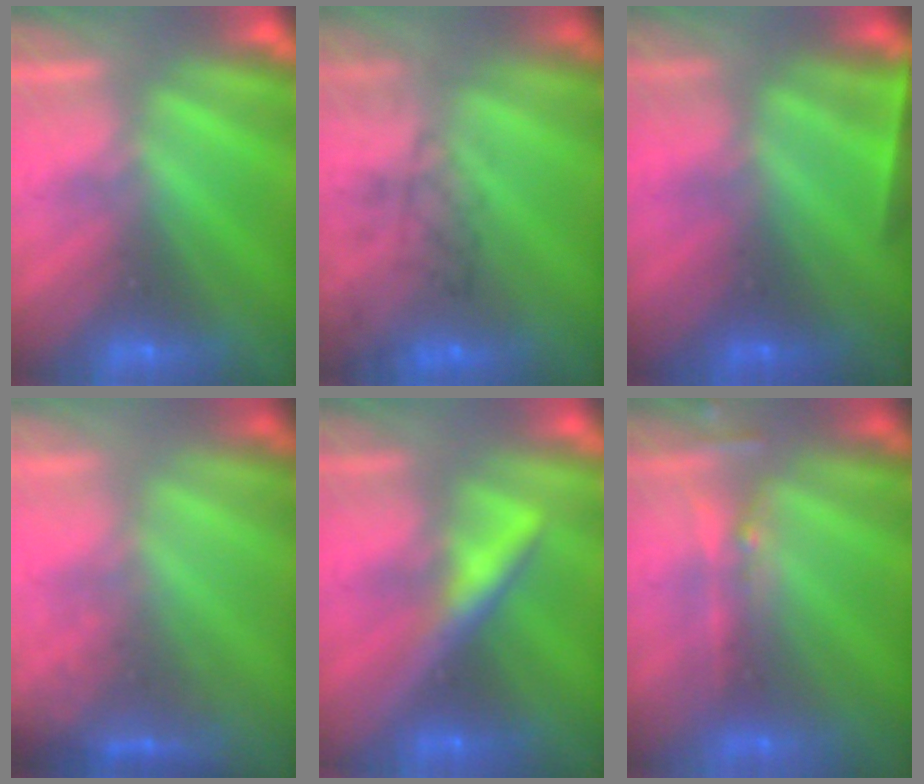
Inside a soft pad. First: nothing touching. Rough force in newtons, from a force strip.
{"total": 3.7}
{"total": 4.6}
{"total": 1.7}
{"total": 3.7}
{"total": 2.4}